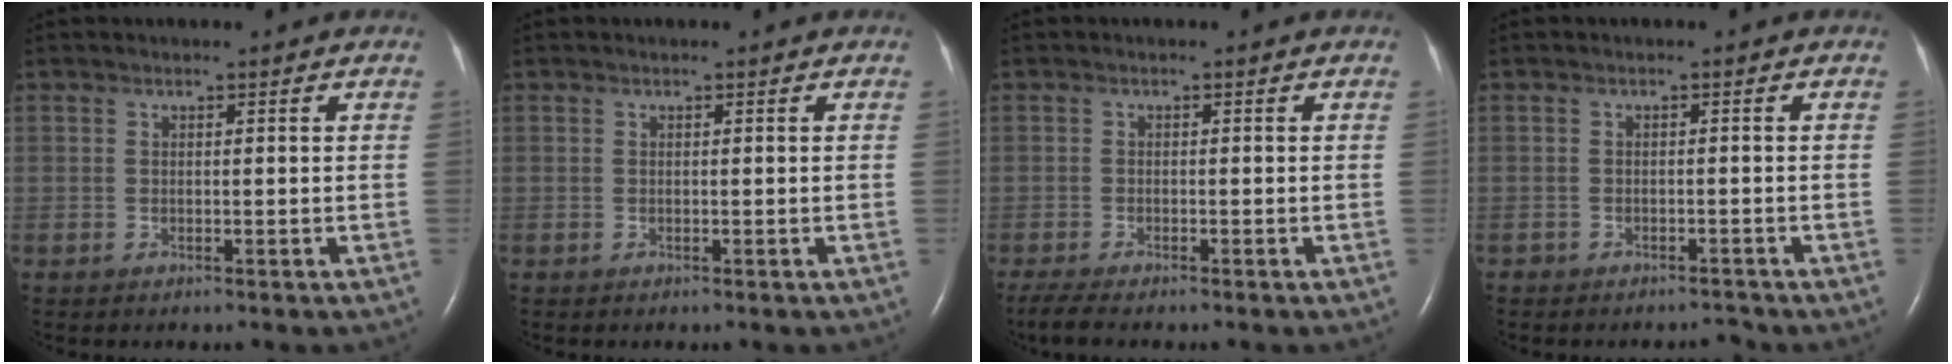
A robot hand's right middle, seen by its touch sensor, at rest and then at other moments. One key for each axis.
{"total": 0.0}
{"total": 3.9, "fx": -3.1, "fy": 0.5, "fz": 2.2, "tx": -0.048, "ty": -0.013, "tz": -0.051}
{"total": 1.4, "fx": -1.3, "fy": 0.3, "fz": -0.5, "tx": 0.009, "ty": -0.003, "tz": -0.020}